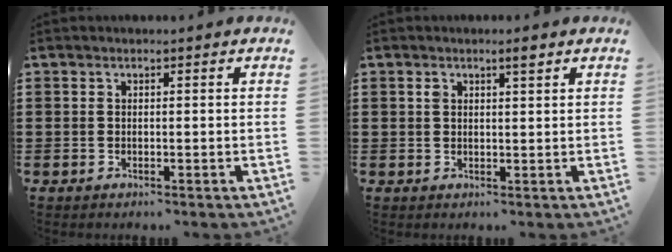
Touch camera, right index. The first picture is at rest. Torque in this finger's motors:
{"motor_torque": [0.13, -0.12, 0.10, 0.02]}